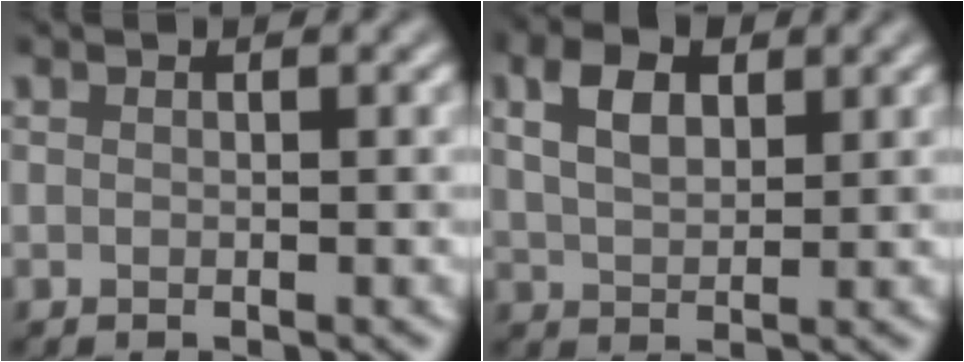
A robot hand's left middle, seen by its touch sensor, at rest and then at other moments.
{"total": 4.2, "force": [1.8, 2.5, 2.9], "torque": [-0.062, 0.008, 0.032]}